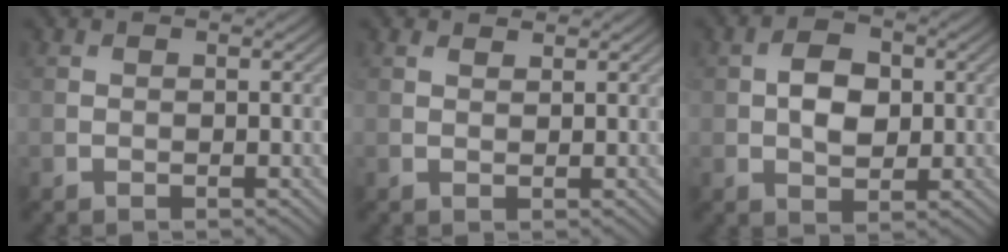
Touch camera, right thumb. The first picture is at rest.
{"total": 1.4, "force": [1.4, 0.4, 0.2], "torque": [-0.008, 0.001, 0.032]}
{"total": 4.0, "force": [0.3, 2.9, 2.7], "torque": [-0.041, -0.003, 0.008]}